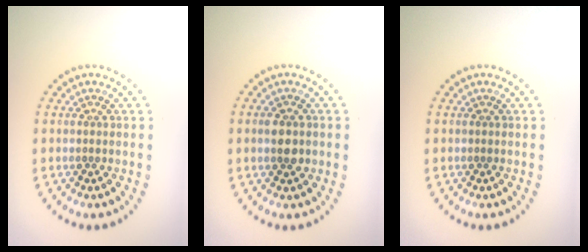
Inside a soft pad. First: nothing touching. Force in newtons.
{"total": 2.4, "press": 2.4, "slide": 0.1}
{"total": 0.0}